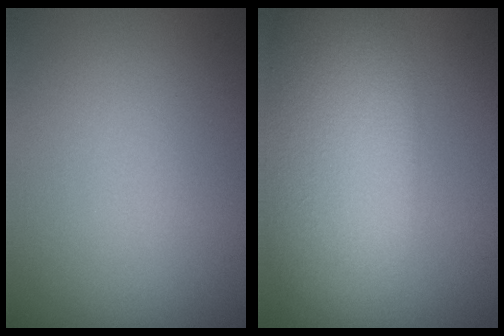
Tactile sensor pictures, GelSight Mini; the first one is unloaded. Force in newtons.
{"total": 9.8, "press": 9.8, "slide": 0.6}